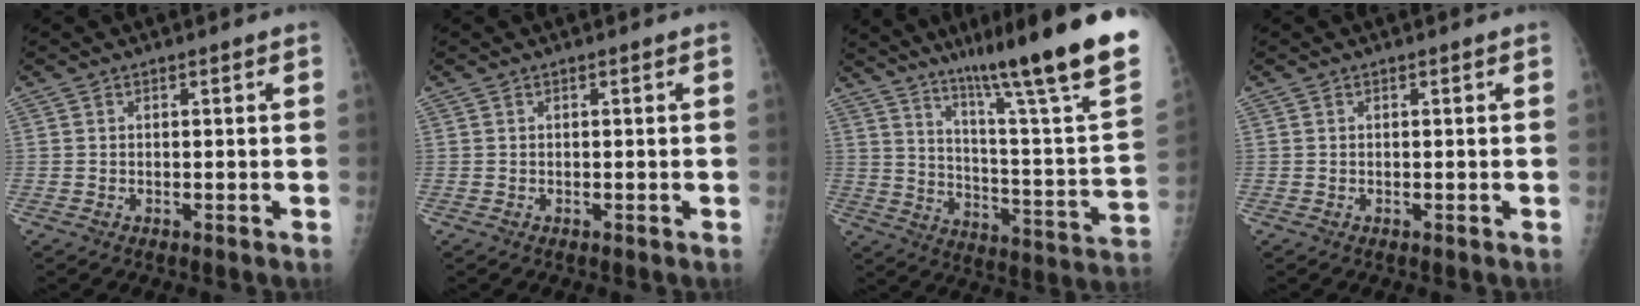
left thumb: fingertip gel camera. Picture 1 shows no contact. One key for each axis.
{"total": 0.0}
{"total": 27.7, "fx": 20.4, "fy": 0.8, "fz": 18.7, "tx": -0.266, "ty": -0.116, "tz": 0.294}
{"total": 0.0}